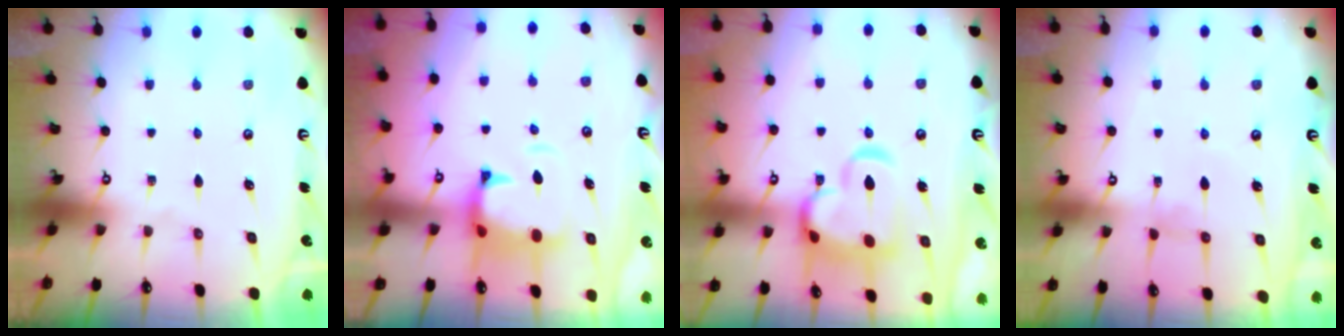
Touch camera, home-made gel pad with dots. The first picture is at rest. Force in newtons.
{"total": 2.3, "press": 2.0, "slide": 1.2}
{"total": 9.0, "press": 8.8, "slide": 1.7}
{"total": 0.7, "press": 0.4, "slide": 0.5}